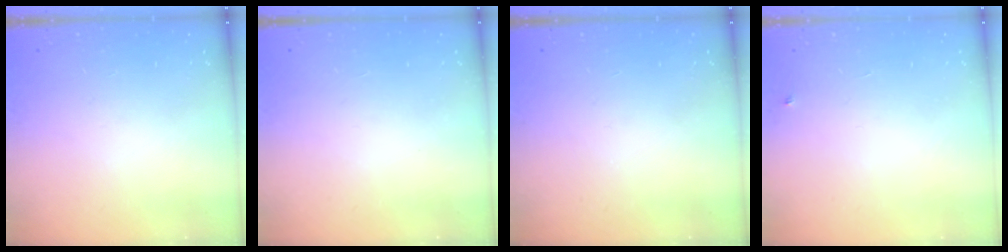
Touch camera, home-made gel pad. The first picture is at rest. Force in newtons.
{"total": 1.5, "press": 1.5, "slide": 0.1}
{"total": 0.0}
{"total": 2.7, "press": 2.7, "slide": 0.4}